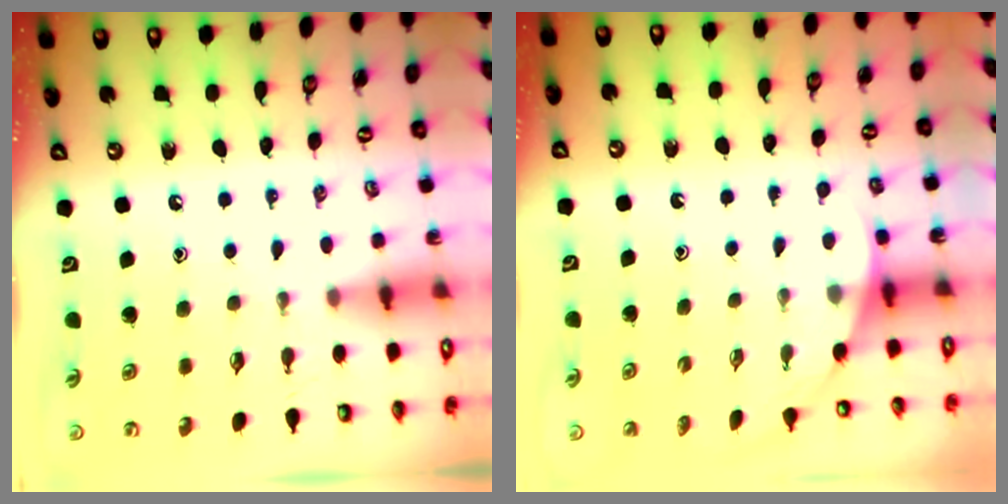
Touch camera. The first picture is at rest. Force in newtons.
{"total": 2.2, "press": 2.2, "slide": 0.0}